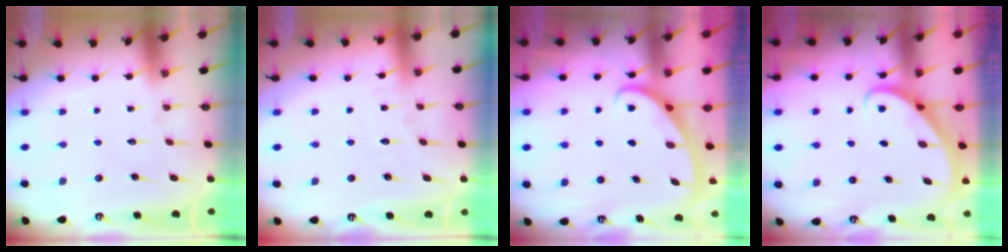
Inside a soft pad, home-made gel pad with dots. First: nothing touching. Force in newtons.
{"total": 3.3, "press": 3.2, "slide": 0.4}
{"total": 2.8, "press": 2.8, "slide": 0.4}
{"total": 2.7, "press": 2.7, "slide": 0.2}